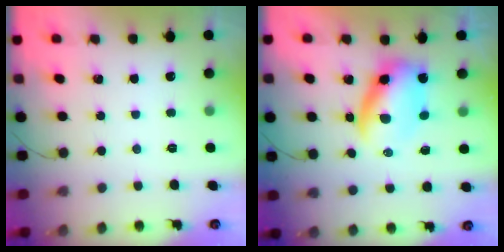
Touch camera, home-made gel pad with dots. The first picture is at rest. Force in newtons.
{"total": 5.5, "press": 5.5, "slide": 0.7}